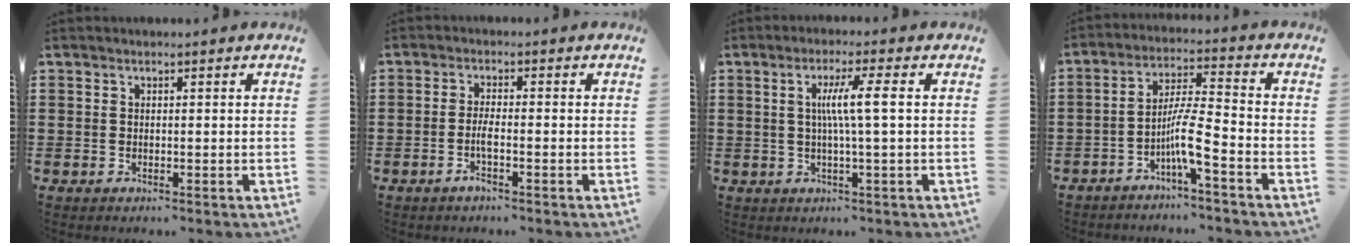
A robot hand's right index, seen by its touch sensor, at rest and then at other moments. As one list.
[{"total": 2.7, "force": [-1.2, 0.5, 2.4], "torque": [-0.058, -0.004, -0.027]}, {"total": 5.5, "force": [0.4, -0.3, 5.5], "torque": [-0.104, -0.004, 0.000]}, {"total": 6.7, "force": [-3.6, 0.4, 5.7], "torque": [-0.112, -0.003, -0.071]}]